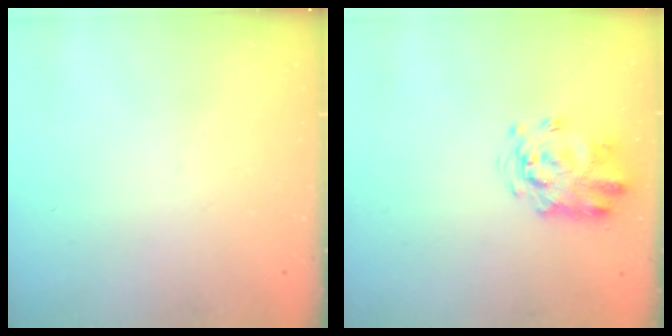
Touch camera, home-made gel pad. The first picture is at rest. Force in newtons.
{"total": 3.7, "press": 3.6, "slide": 0.7}